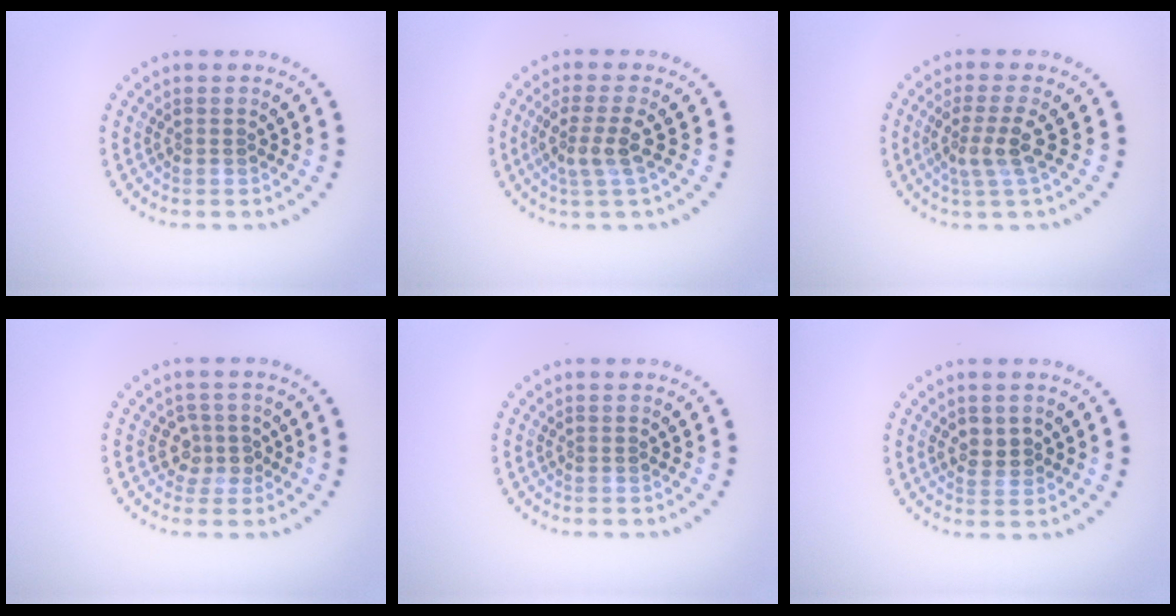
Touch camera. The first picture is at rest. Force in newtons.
{"total": 2.5, "press": 2.0, "slide": 1.6}
{"total": 2.7, "press": 2.0, "slide": 1.8}
{"total": 2.1, "press": 1.6, "slide": 1.3}
{"total": 0.0}
{"total": 1.9, "press": 1.8, "slide": 0.5}